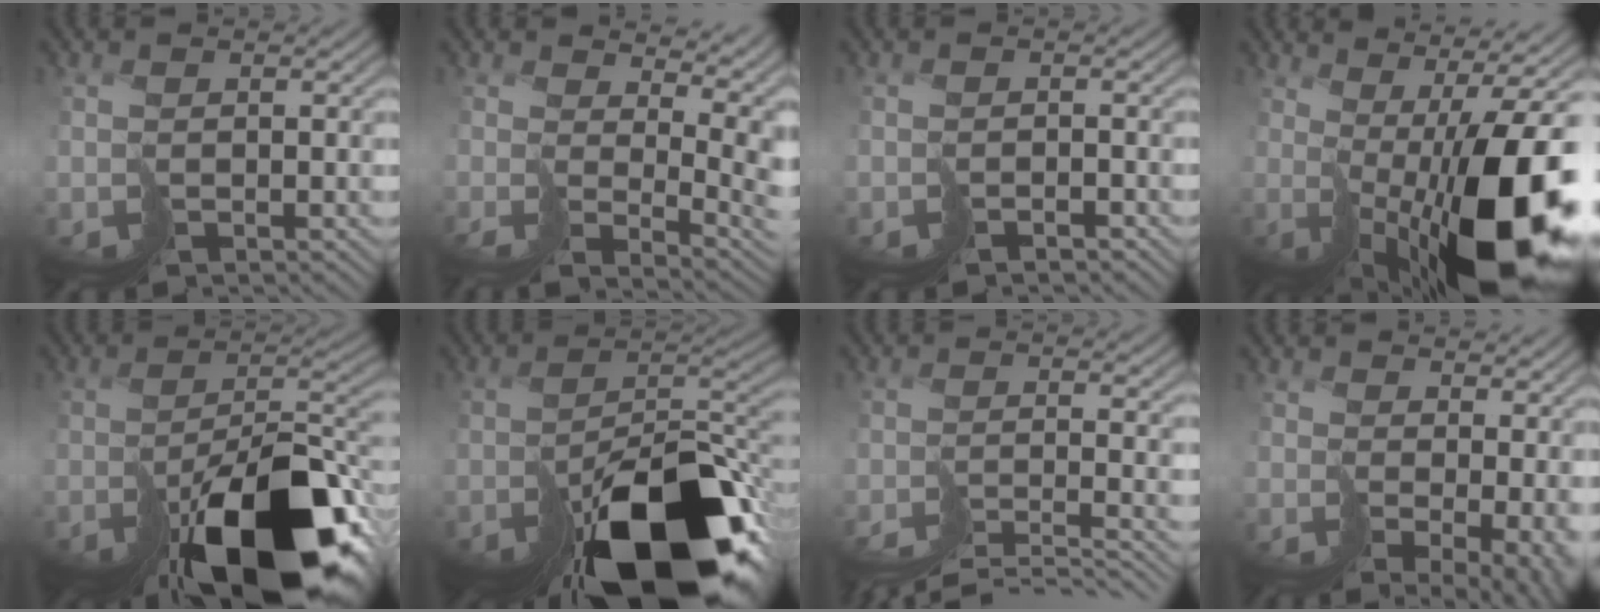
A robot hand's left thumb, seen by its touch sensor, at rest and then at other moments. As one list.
[{"total": 10.4, "force": [3.0, 5.4, 8.4], "torque": [-0.148, -0.019, 0.092]}, {"total": 1.7, "force": [-1.7, 0.1, -0.1], "torque": [0.014, -0.001, -0.028]}, {"total": 14.8, "force": [-0.9, 4.3, 14.2], "torque": [-0.182, -0.015, 0.009]}, {"total": 17.8, "force": [-10.3, 7.2, 12.6], "torque": [-0.186, -0.022, -0.145]}, {"total": 18.5, "force": [-11.8, 8.0, 11.9], "torque": [-0.174, -0.038, -0.157]}, {"total": 7.3, "force": [-6.8, -0.2, 2.6], "torque": [-0.025, 0.003, -0.099]}, {"total": 7.6, "force": [1.2, 4.2, 6.2], "torque": [-0.119, -0.030, 0.057]}]